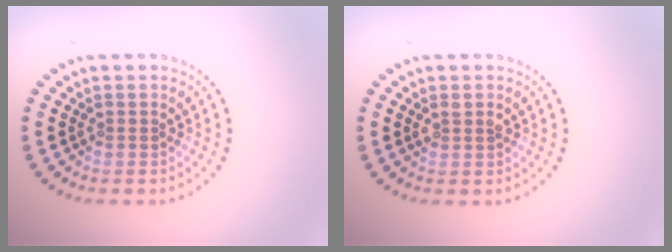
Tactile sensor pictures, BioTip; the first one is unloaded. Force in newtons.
{"total": 1.0, "press": 1.0, "slide": 0.2}